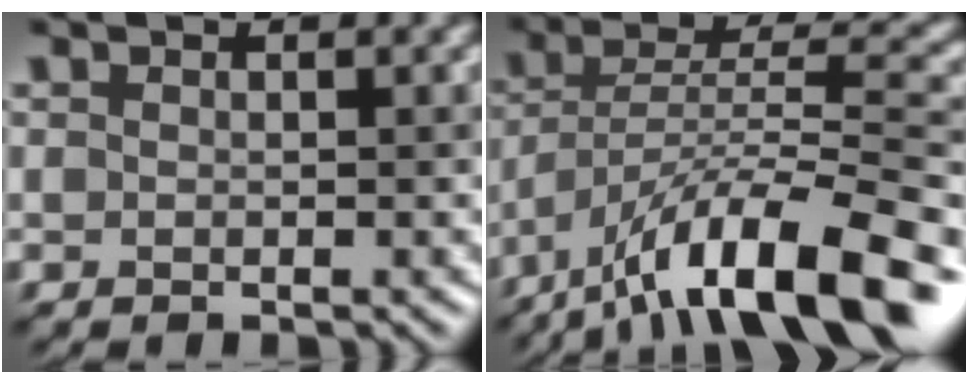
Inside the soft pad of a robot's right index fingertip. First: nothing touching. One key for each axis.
{"total": 14.2, "fx": -9.3, "fy": 4.3, "fz": 9.9, "tx": -0.169, "ty": 0.015, "tz": -0.162}